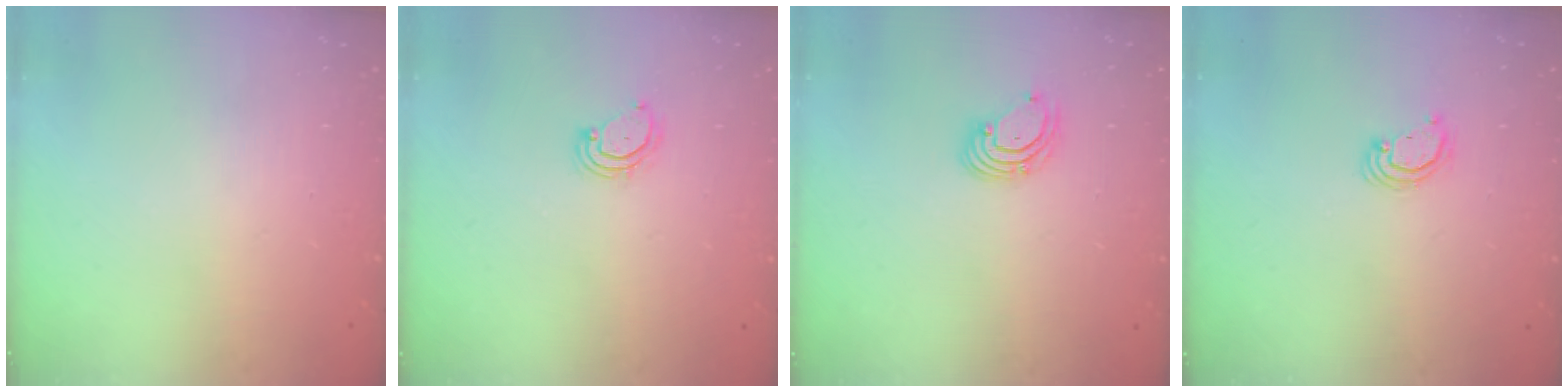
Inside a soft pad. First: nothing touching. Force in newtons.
{"total": 3.4, "press": 3.3, "slide": 0.7}
{"total": 2.7, "press": 2.7, "slide": 0.3}
{"total": 2.7, "press": 2.7, "slide": 0.2}